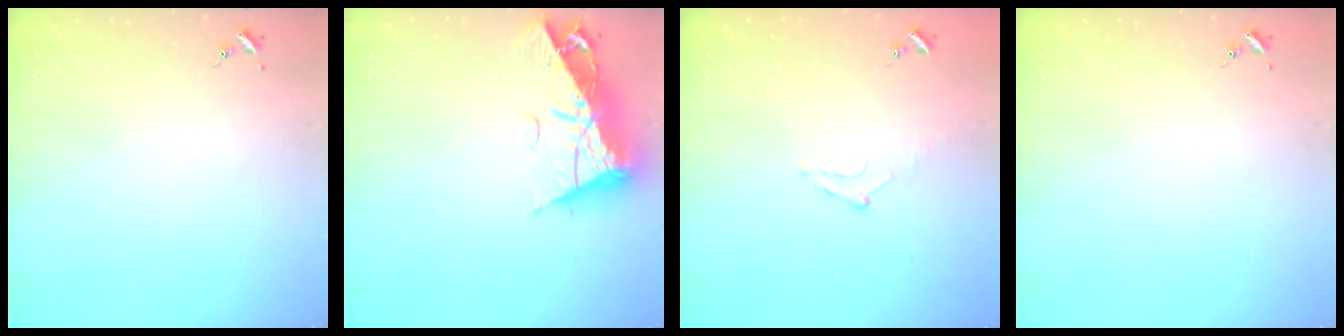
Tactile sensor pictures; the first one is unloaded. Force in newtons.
{"total": 12.1, "press": 12.0, "slide": 1.2}
{"total": 9.4, "press": 9.4, "slide": 0.9}
{"total": 0.0}